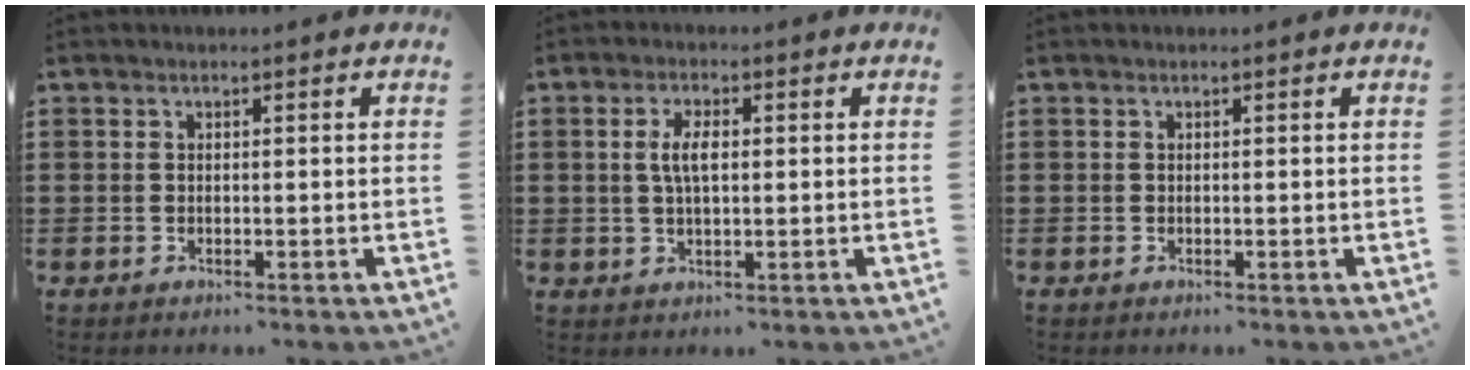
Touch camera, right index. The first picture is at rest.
{"total": 4.0, "force": [0.4, 1.5, 3.7], "torque": [-0.082, 0.004, 0.002]}
{"total": 0.0}